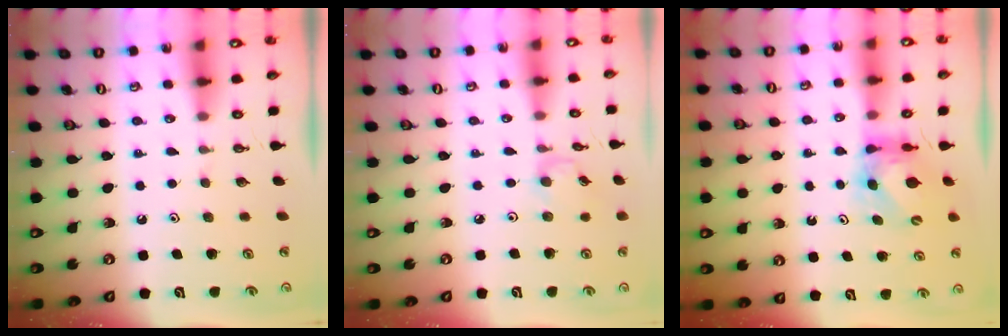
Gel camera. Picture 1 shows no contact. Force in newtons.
{"total": 2.7, "press": 2.7, "slide": 0.5}
{"total": 5.9, "press": 5.9, "slide": 0.7}